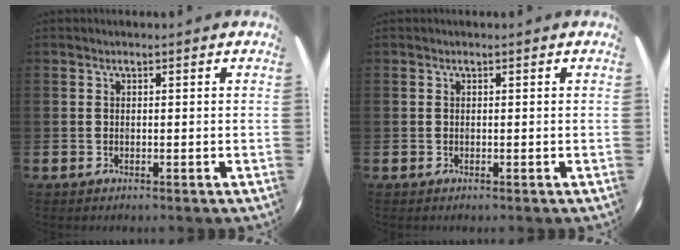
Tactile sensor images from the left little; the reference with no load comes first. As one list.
[{"total": 0.0}]